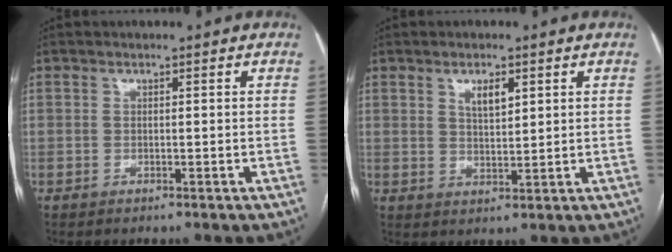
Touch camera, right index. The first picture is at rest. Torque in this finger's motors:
{"motor_torque": [0.10, 0.08, 0.05, 0.04]}